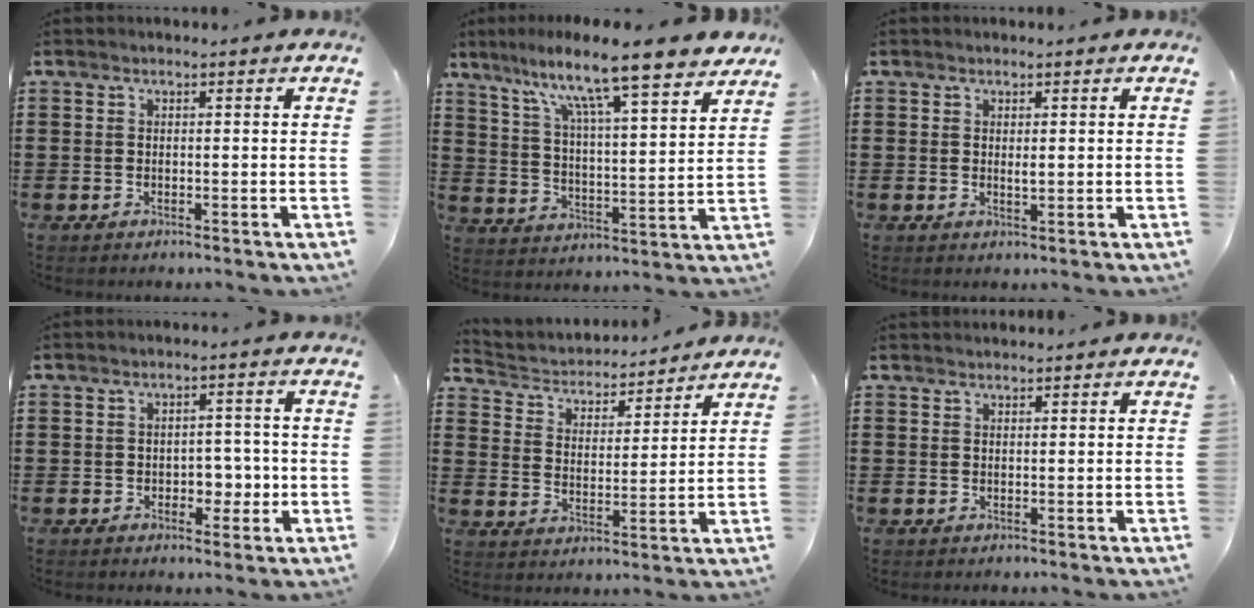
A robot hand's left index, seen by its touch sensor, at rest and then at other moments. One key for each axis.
{"total": 11.2, "fx": 9.2, "fy": 0.5, "fz": 6.3, "tx": -0.136, "ty": -0.060, "tz": 0.148}
{"total": 1.2, "fx": 0.4, "fy": 0.3, "fz": 1.1, "tx": -0.021, "ty": 0.002, "tz": 0.006}
{"total": 3.8, "fx": -0.8, "fy": 2.8, "fz": 2.5, "tx": -0.037, "ty": -0.001, "tz": -0.023}
{"total": 3.5, "fx": 3.4, "fy": 0.8, "fz": 0.0, "tx": -0.023, "ty": -0.028, "tz": 0.052}
{"total": 0.9, "fx": 0.9, "fy": 0.1, "fz": 0.0, "tx": -0.002, "ty": 0.000, "tz": 0.018}